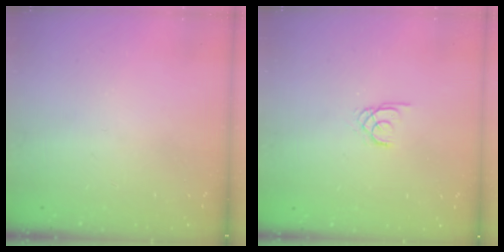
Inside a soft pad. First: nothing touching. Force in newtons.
{"total": 1.3, "press": 1.3, "slide": 0.1}